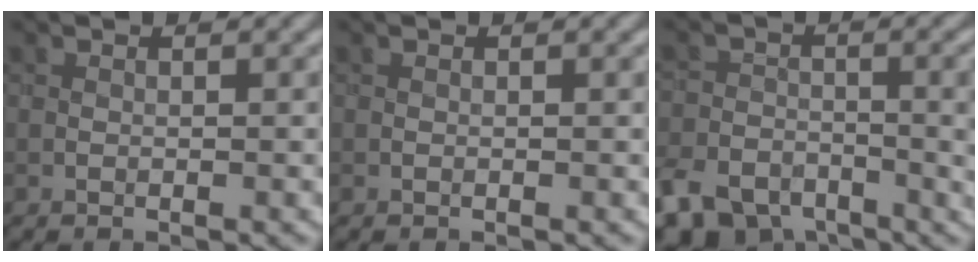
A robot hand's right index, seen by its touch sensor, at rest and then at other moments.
{"total": 0.0}
{"total": 9.4, "force": [-5.6, 5.3, 5.4], "torque": [-0.106, -0.033, -0.098]}